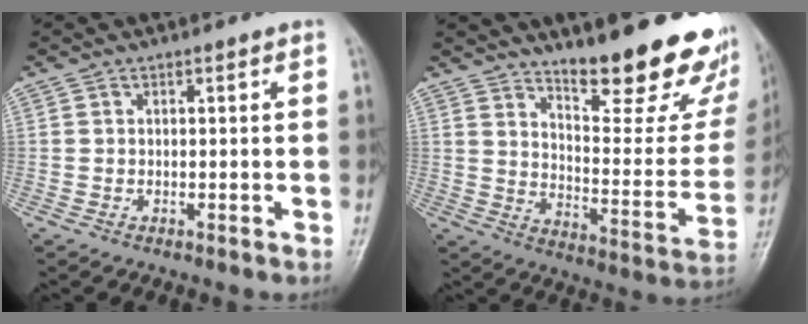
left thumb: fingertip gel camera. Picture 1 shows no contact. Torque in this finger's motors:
{"motor_torque": [0.77, 0.41, 1.02, -1.75, 0.08]}